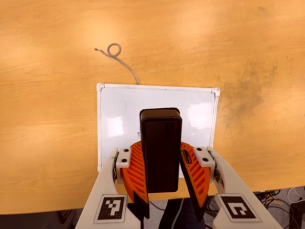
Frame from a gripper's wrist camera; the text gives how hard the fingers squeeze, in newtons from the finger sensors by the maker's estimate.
{"total": 7.4, "left": 8.2, "right": 6.6}